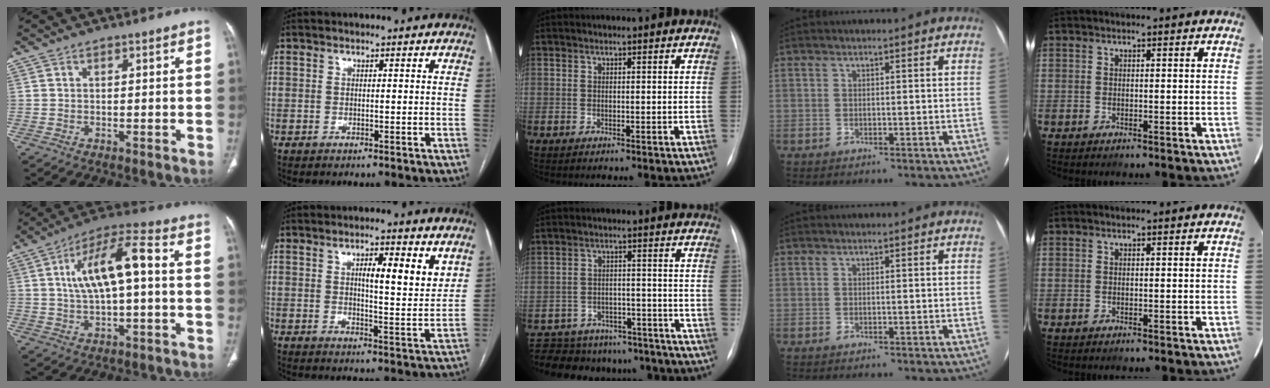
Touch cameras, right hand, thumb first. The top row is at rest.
{"thumb": {"total": 12.5, "force": [1.3, 4.4, 11.6], "torque": [-0.218, 0.033, 0.018]}, "index": {"total": 7.5, "force": [3.6, 1.5, 6.5], "torque": [-0.092, -0.005, 0.049]}, "middle": {"total": 18.8, "force": [-16.8, 6.9, 5.1], "torque": [-0.109, 0.011, -0.216]}}